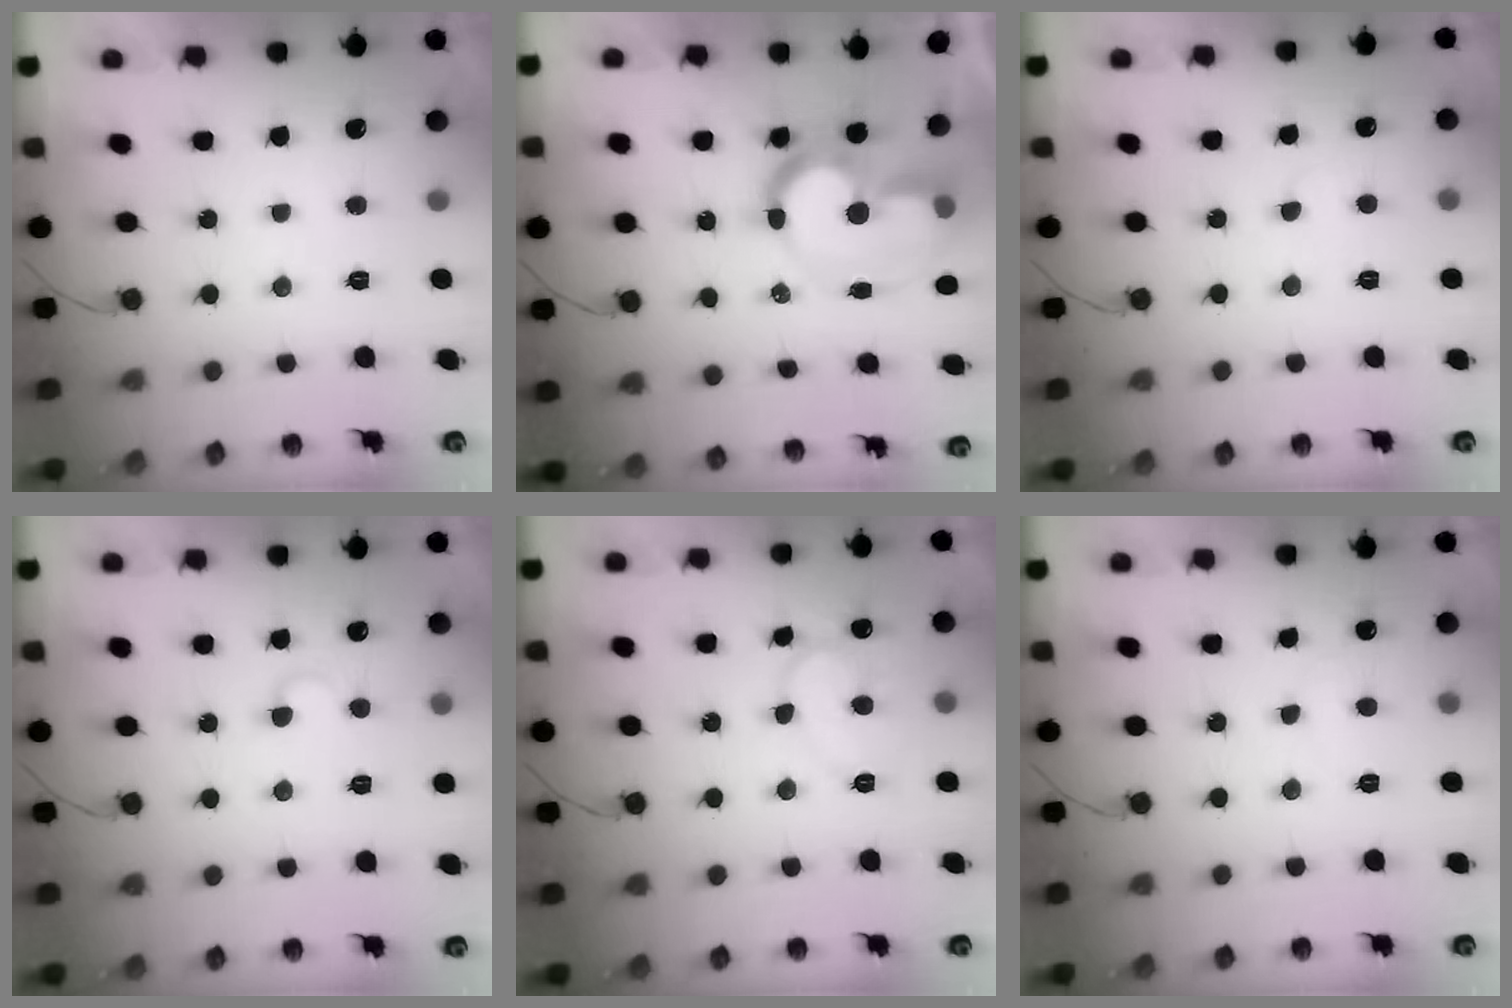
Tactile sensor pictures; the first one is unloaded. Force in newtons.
{"total": 12.6, "press": 12.3, "slide": 2.5}
{"total": 2.4, "press": 2.4, "slide": 0.2}
{"total": 4.4, "press": 4.4, "slide": 0.3}
{"total": 9.7, "press": 9.7, "slide": 0.9}
{"total": 4.9, "press": 4.8, "slide": 0.3}